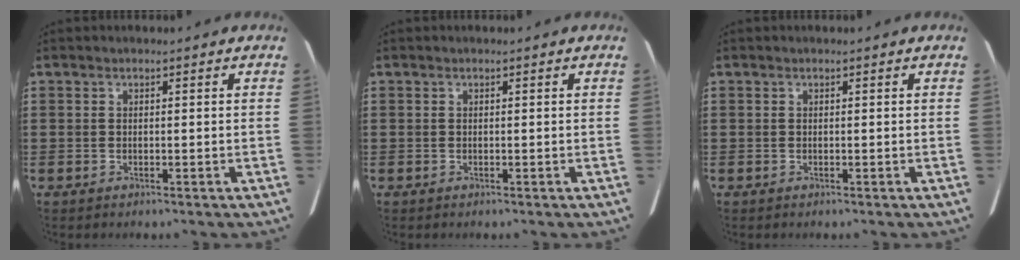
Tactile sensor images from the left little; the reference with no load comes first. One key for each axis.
{"total": 0.0}
{"total": 0.0}